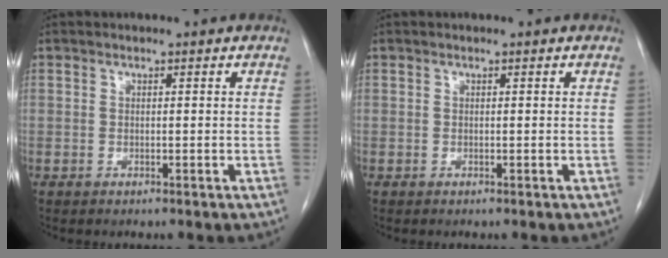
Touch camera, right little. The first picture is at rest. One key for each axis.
{"total": 0.0}